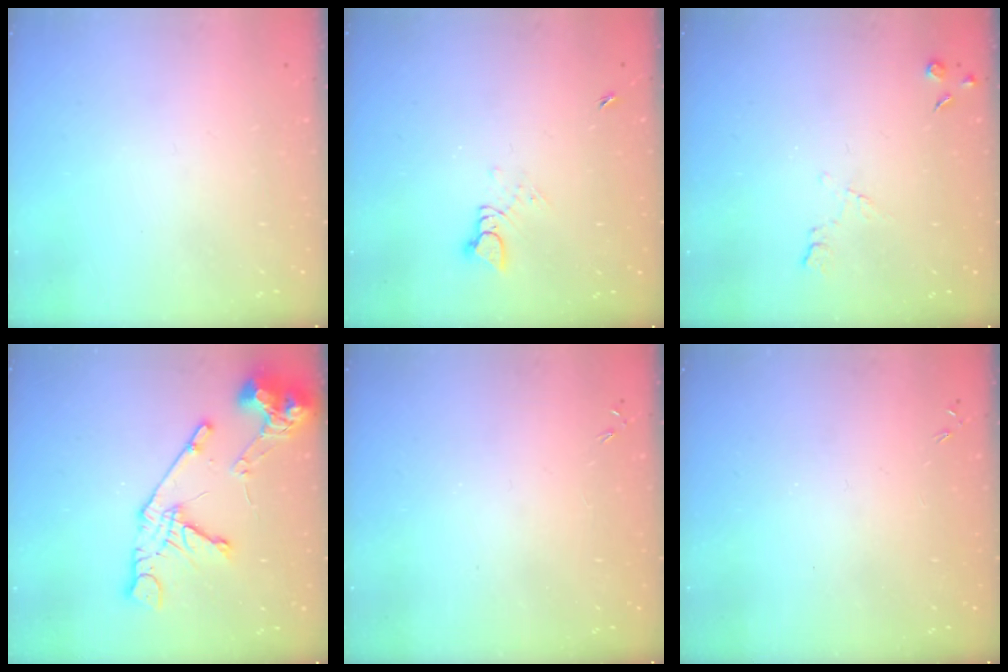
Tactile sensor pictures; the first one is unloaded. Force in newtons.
{"total": 3.5, "press": 3.5, "slide": 0.3}
{"total": 4.5, "press": 4.4, "slide": 0.8}
{"total": 14.8, "press": 14.7, "slide": 1.7}
{"total": 0.0}
{"total": 0.0}